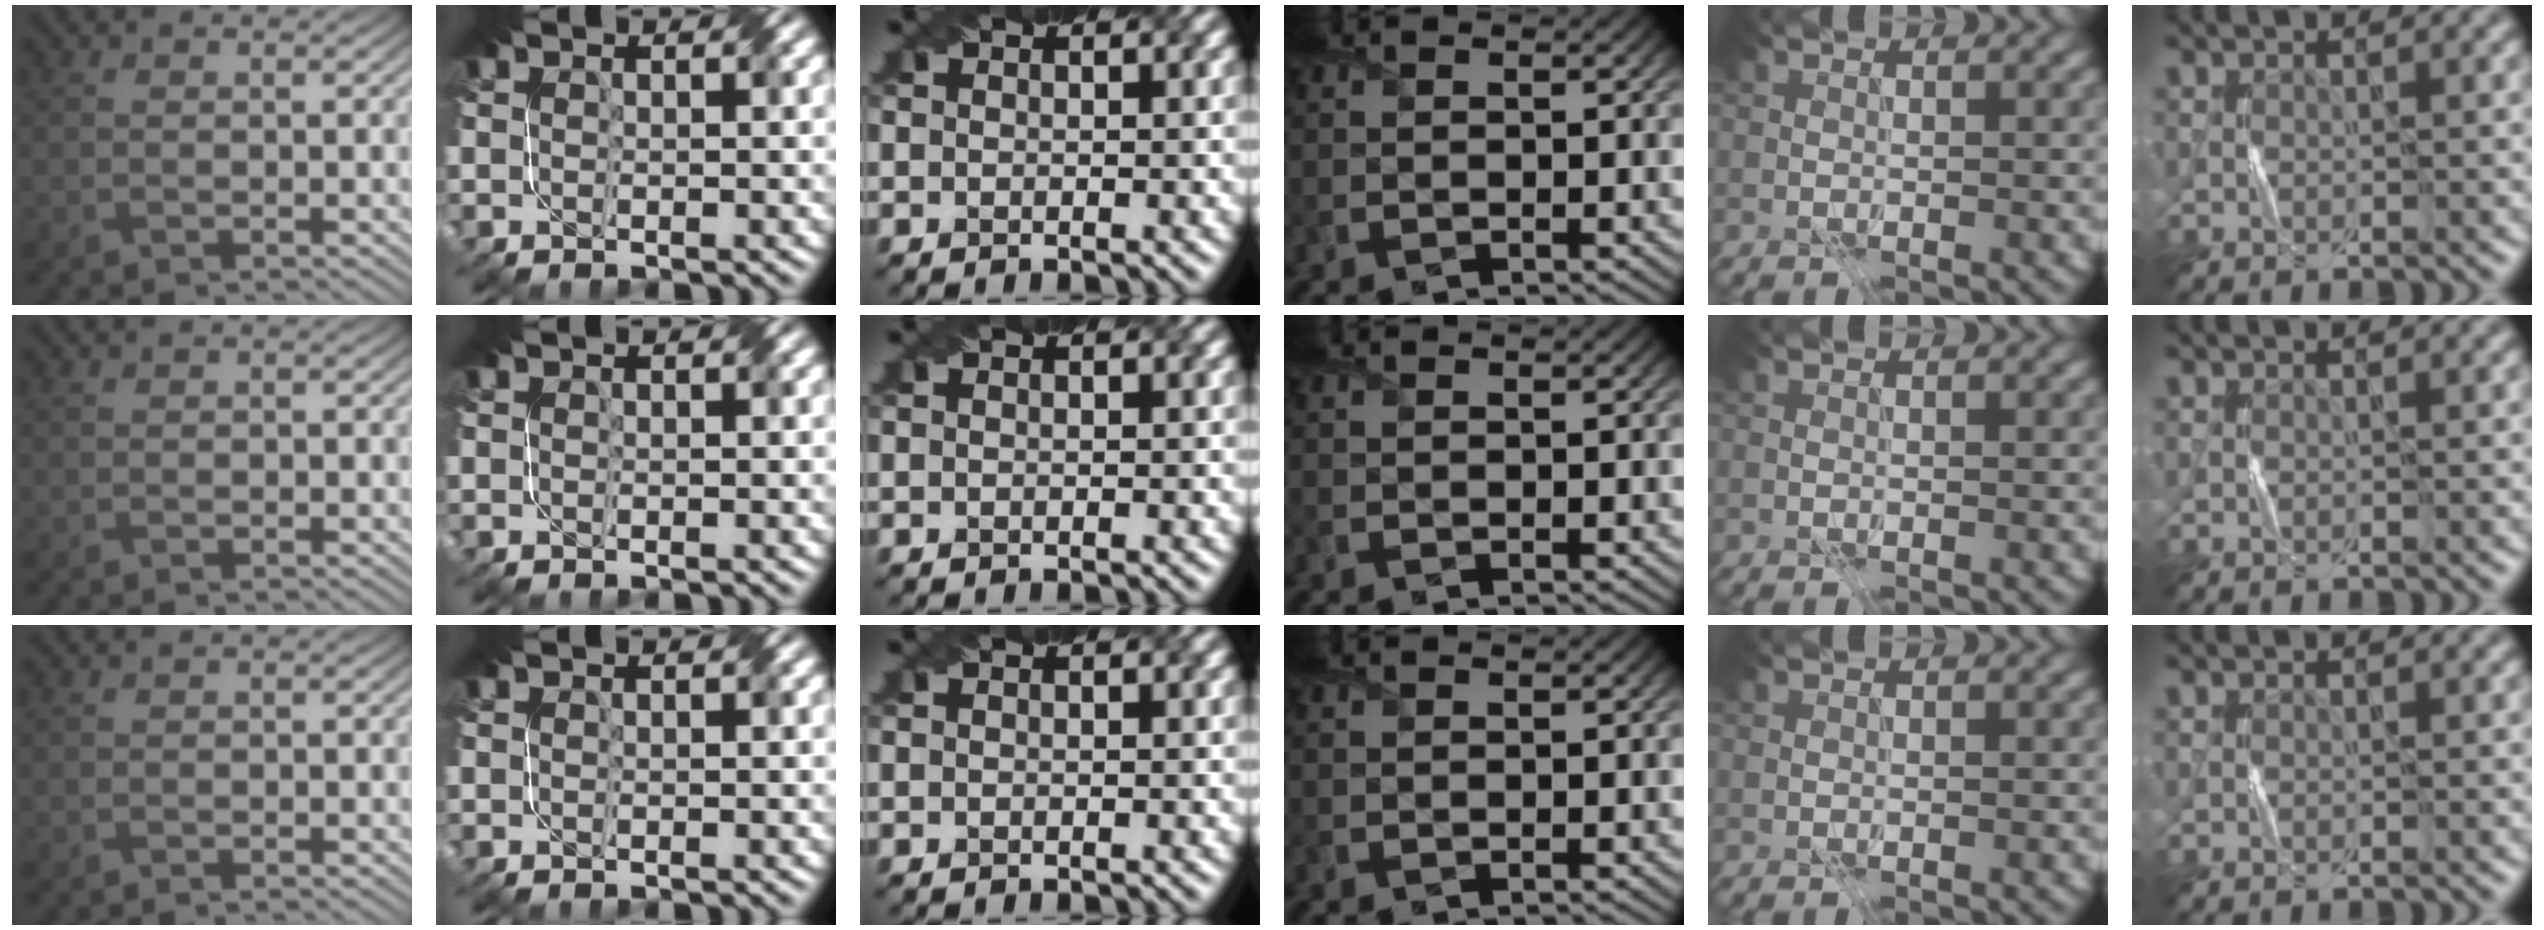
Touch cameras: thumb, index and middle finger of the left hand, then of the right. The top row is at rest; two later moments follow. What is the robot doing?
{"motion": "fold", "object": "paper"}